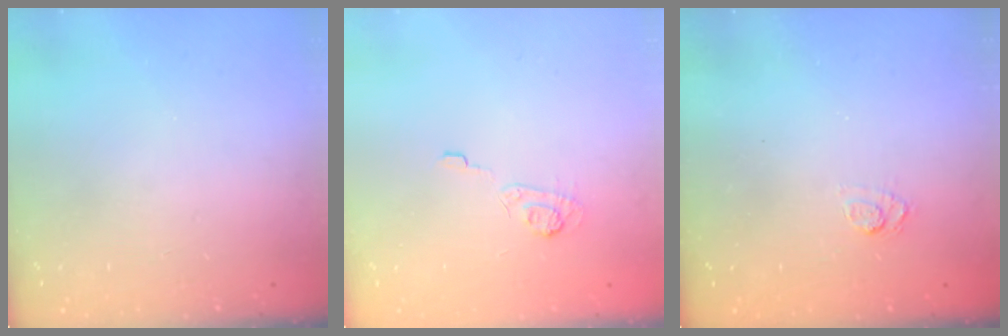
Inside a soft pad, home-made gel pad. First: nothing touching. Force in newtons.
{"total": 3.1, "press": 2.6, "slide": 1.7}
{"total": 2.4, "press": 2.0, "slide": 1.3}